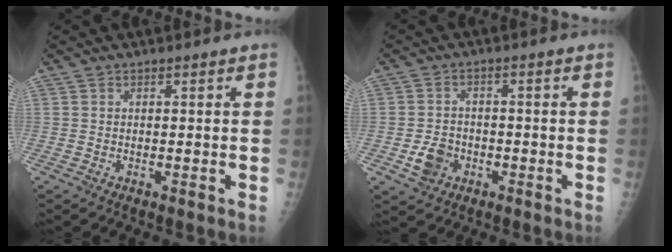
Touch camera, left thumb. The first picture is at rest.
{"total": 5.0, "force": [-1.9, 4.1, 2.3], "torque": [-0.030, 0.012, -0.030]}